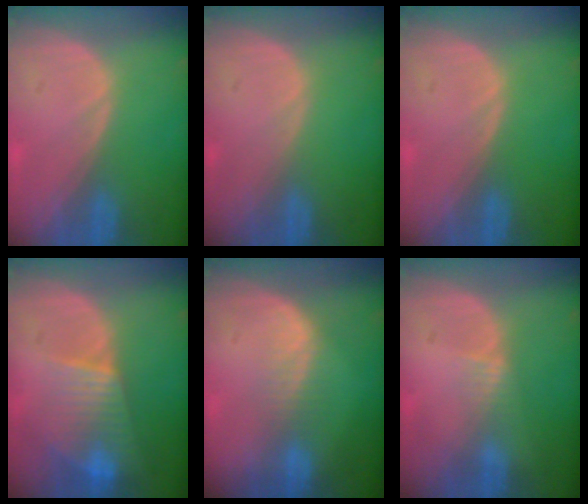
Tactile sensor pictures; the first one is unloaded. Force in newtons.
{"total": 0.0}
{"total": 0.0}
{"total": 8.0, "press": 6.9, "slide": 4.1}
{"total": 3.1, "press": 2.6, "slide": 1.7}
{"total": 1.4, "press": 1.1, "slide": 0.8}